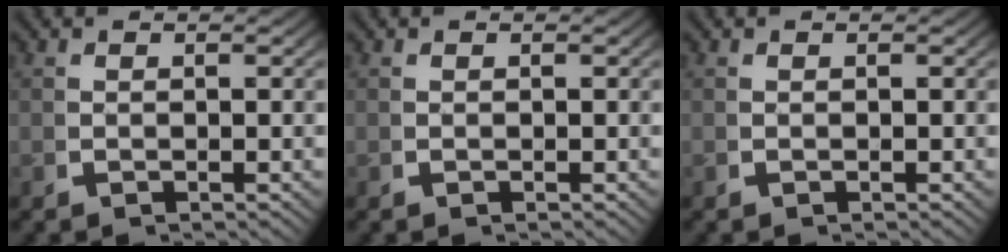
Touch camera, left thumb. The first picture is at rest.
{"total": 0.0}
{"total": 0.0}